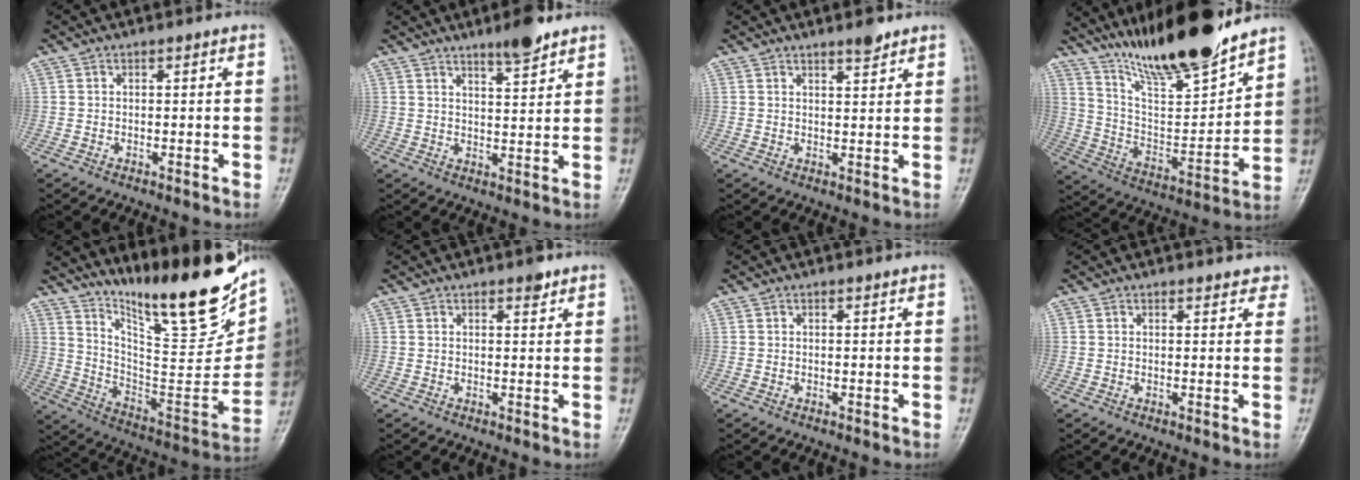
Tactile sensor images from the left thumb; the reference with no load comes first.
{"total": 5.8, "force": [4.5, 1.2, 3.6], "torque": [-0.044, -0.033, 0.069]}
{"total": 2.9, "force": [2.4, 0.7, 1.5], "torque": [-0.018, -0.019, 0.038]}
{"total": 19.5, "force": [16.3, 3.5, 10.2], "torque": [-0.136, -0.097, 0.290]}
{"total": 25.2, "force": [18.0, 5.0, 16.9], "torque": [-0.225, -0.103, 0.300]}
{"total": 1.8, "force": [1.4, 0.7, 1.0], "torque": [-0.008, -0.007, 0.018]}
{"total": 0.0}
{"total": 2.8, "force": [2.4, 1.1, 0.8], "torque": [0.010, -0.008, 0.019]}